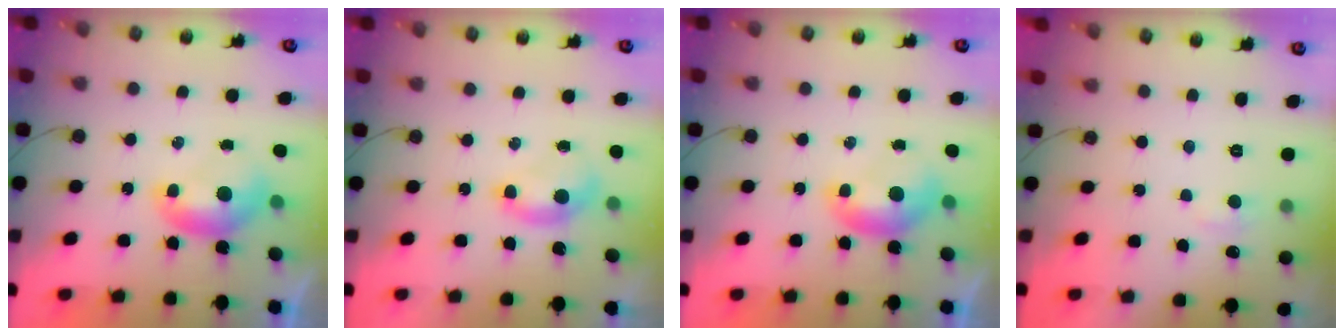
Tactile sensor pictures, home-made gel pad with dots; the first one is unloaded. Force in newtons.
{"total": 1.3, "press": 1.0, "slide": 0.9}
{"total": 0.0}
{"total": 1.9, "press": 1.8, "slide": 0.6}